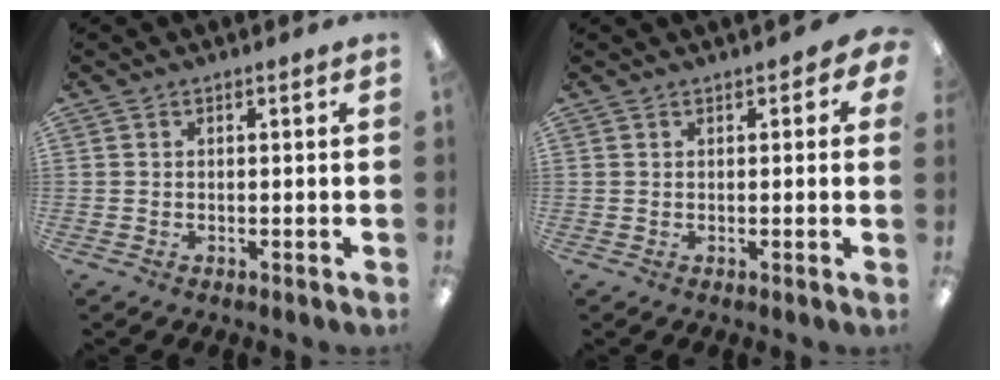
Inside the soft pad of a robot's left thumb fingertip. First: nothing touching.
{"total": 1.8, "force": [1.0, 0.8, 1.3], "torque": [-0.019, -0.001, 0.016]}